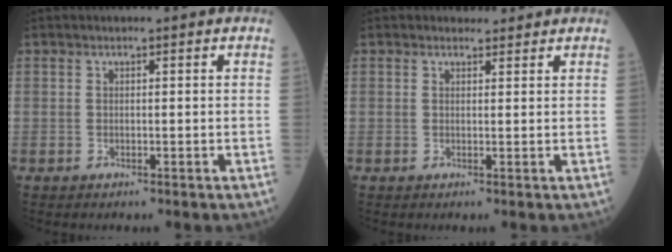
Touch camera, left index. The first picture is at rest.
{"total": 1.6, "force": [1.5, 0.6, -0.1], "torque": [-0.003, 0.004, 0.021]}